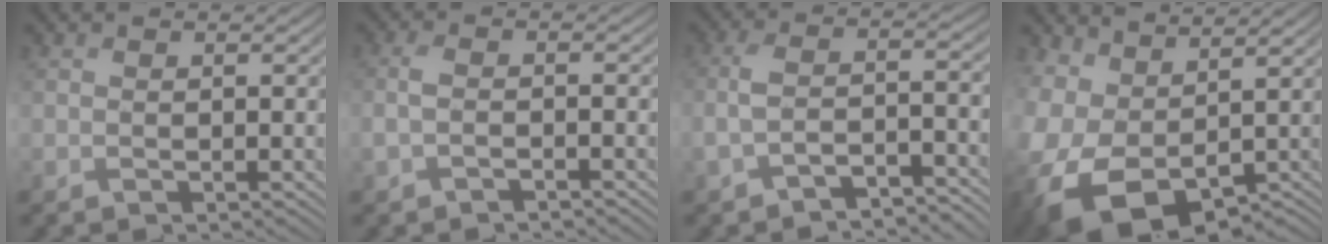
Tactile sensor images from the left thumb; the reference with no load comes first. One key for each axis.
{"total": 2.0, "fx": -1.1, "fy": 0.8, "fz": 1.5, "tx": -0.038, "ty": 0.001, "tz": -0.030}
{"total": 4.7, "fx": -3.3, "fy": 1.5, "fz": 3.0, "tx": -0.068, "ty": -0.002, "tz": -0.068}
{"total": 12.8, "fx": 0.5, "fy": 8.8, "fz": 9.4, "tx": -0.245, "ty": -0.043, "tz": 0.038}